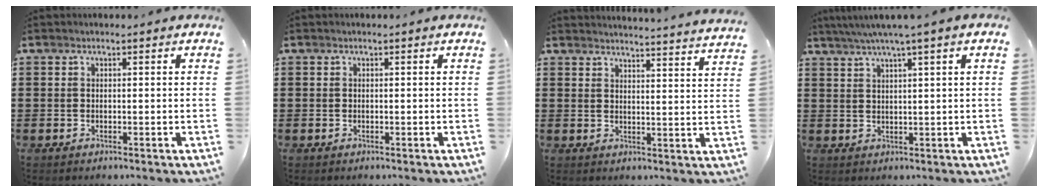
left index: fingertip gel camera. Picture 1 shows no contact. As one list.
[{"total": 0.0}, {"total": 3.3, "force": [3.2, -0.9, 0.1], "torque": [-0.005, -0.026, 0.055]}, {"total": 3.3, "force": [2.0, -0.5, 2.6], "torque": [-0.054, -0.001, 0.032]}]